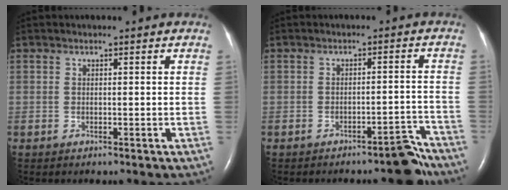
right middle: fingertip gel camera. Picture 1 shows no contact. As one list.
[{"total": 3.8, "force": [-3.4, 0.8, 1.5], "torque": [-0.005, 0.013, -0.045]}]